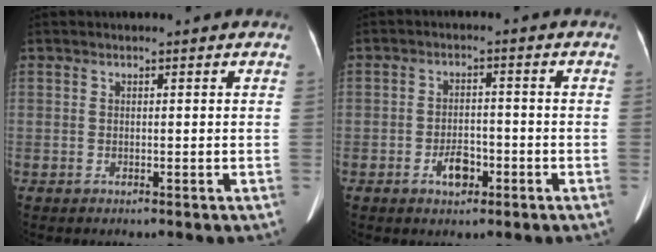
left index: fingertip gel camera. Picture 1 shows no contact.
{"total": 3.9, "force": [-2.1, 2.1, 2.6], "torque": [-0.044, 0.005, -0.032]}